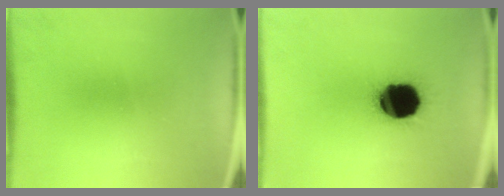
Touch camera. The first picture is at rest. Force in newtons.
{"total": 19.0}